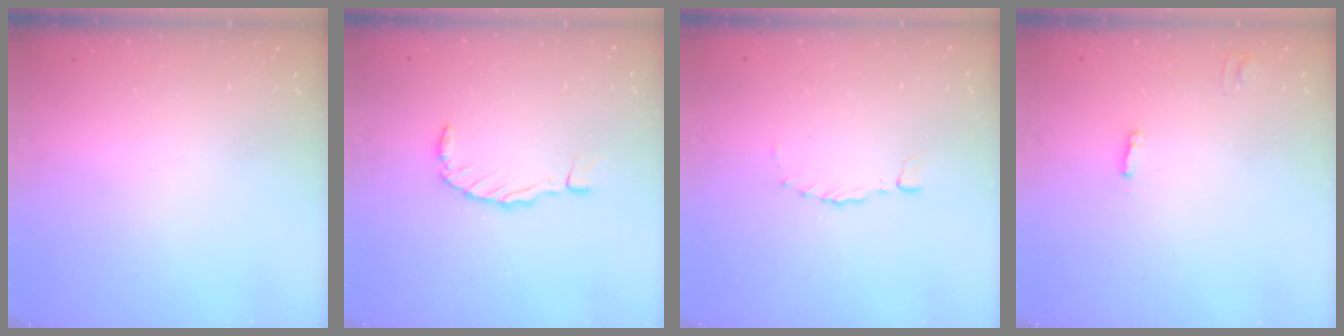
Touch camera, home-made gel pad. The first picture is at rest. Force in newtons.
{"total": 1.5, "press": 1.4, "slide": 0.3}
{"total": 0.0}
{"total": 3.2, "press": 3.2, "slide": 0.5}